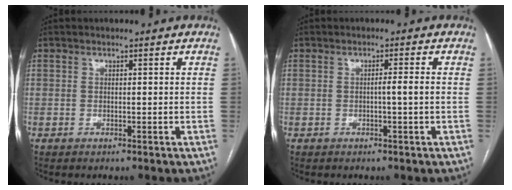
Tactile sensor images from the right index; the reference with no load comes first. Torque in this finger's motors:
{"motor_torque": [0.29, -0.03, 0.10, 0.04]}